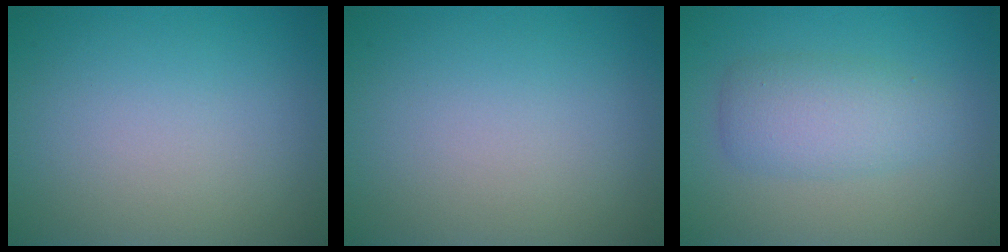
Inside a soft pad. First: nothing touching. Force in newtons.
{"total": 0.0}
{"total": 3.7, "press": 3.7, "slide": 0.1}